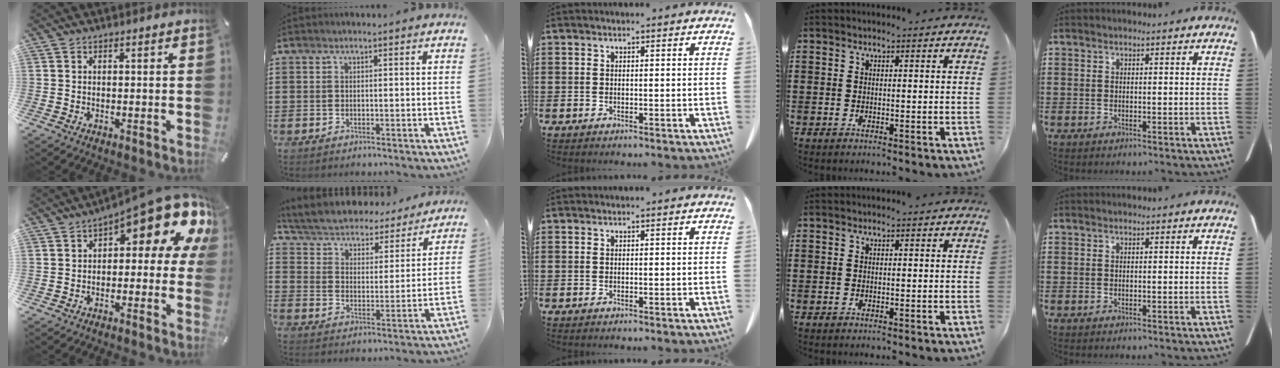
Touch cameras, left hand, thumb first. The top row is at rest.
{"thumb": {"total": 15.2, "force": [8.0, 5.2, 11.8], "torque": [-0.161, -0.068, 0.131]}, "index": {"total": 4.7, "force": [4.7, 0.3, 0.4], "torque": [-0.034, -0.040, 0.075]}}